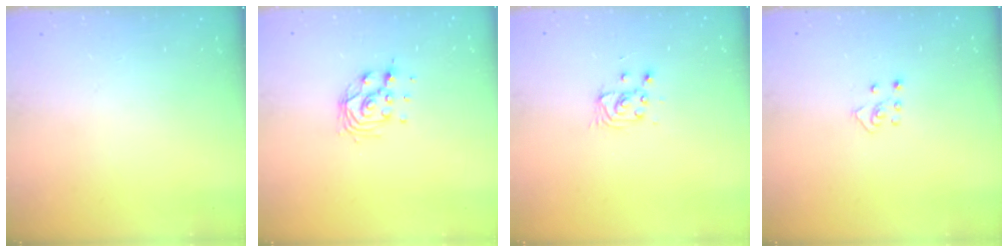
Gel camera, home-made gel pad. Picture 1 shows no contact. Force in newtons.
{"total": 9.3, "press": 9.2, "slide": 1.3}
{"total": 4.0, "press": 4.0, "slide": 0.4}
{"total": 4.6, "press": 4.6, "slide": 0.3}